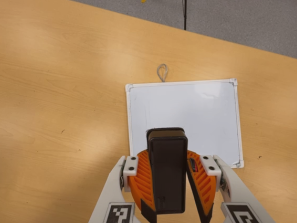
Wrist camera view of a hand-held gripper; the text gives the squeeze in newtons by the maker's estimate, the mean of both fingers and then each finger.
{"total": 9.5, "left": 9.8, "right": 9.2}